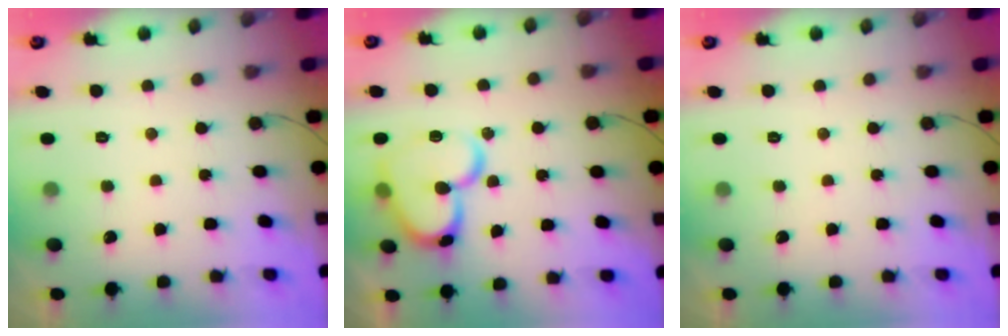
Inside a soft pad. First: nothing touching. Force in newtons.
{"total": 17.5, "press": 17.4, "slide": 2.1}
{"total": 0.0}